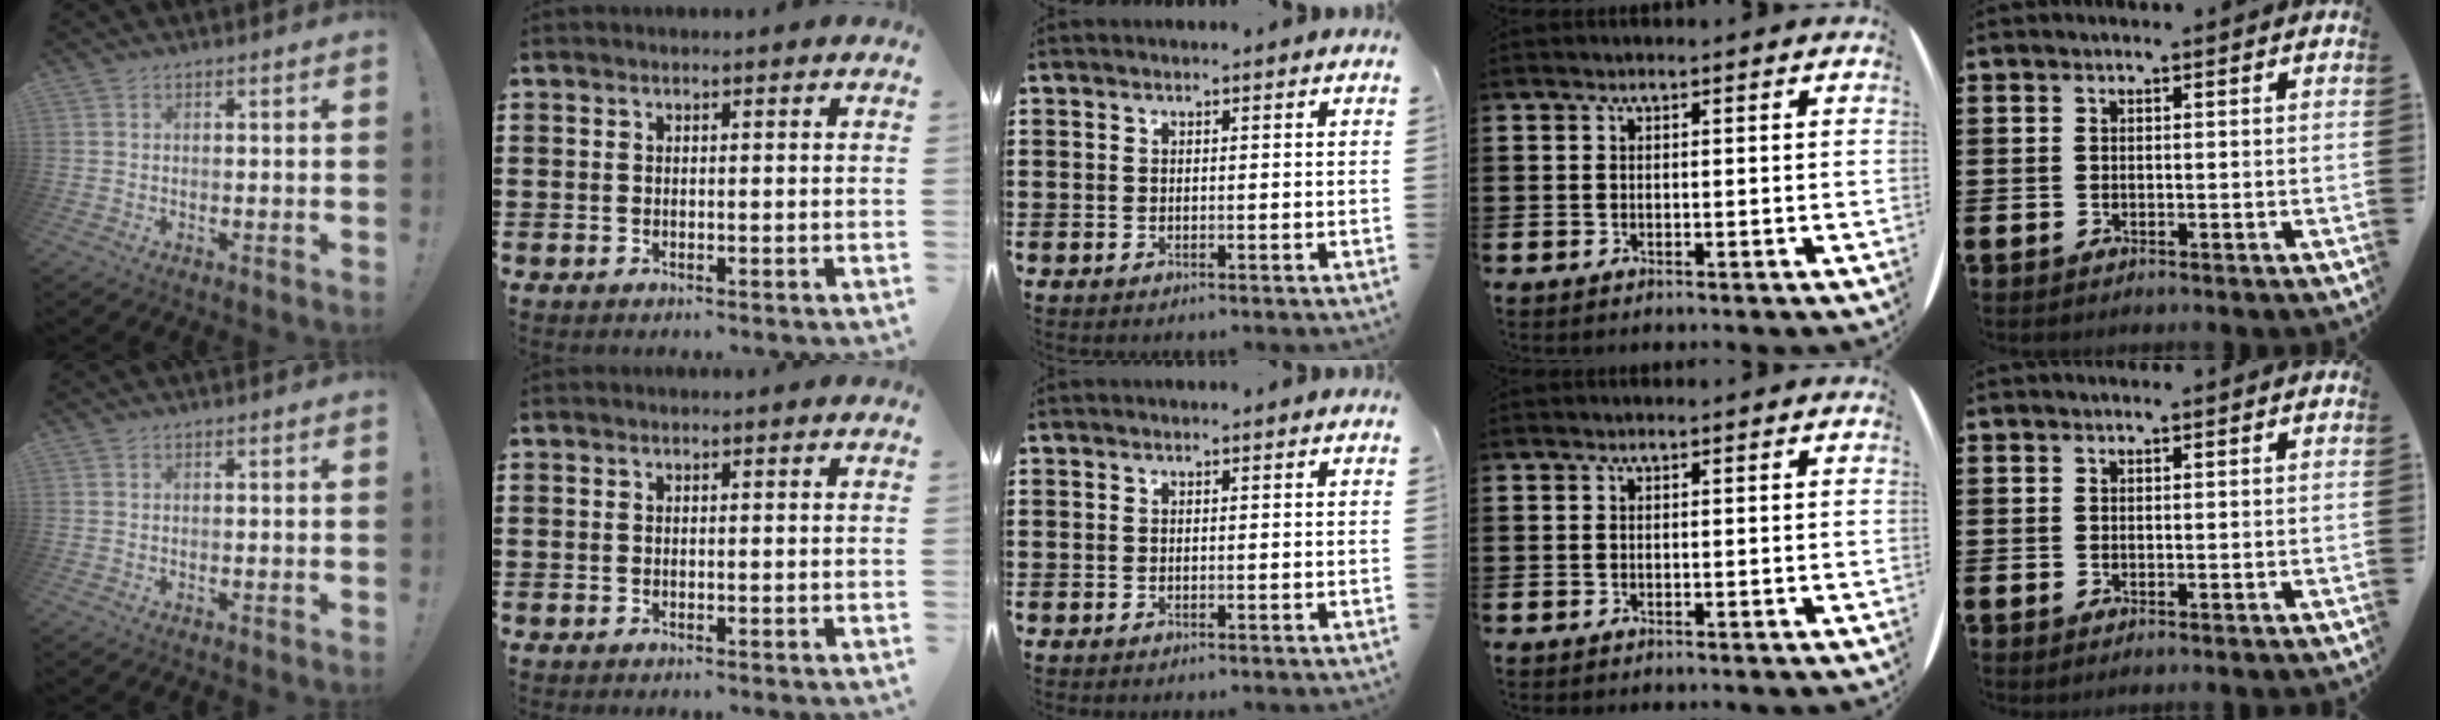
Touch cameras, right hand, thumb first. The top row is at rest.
{}